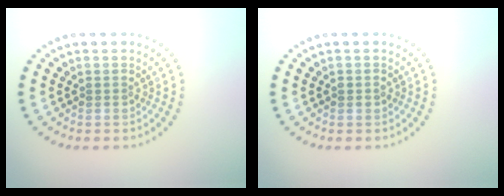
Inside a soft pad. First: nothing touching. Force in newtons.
{"total": 0.9, "press": 0.9, "slide": 0.1}